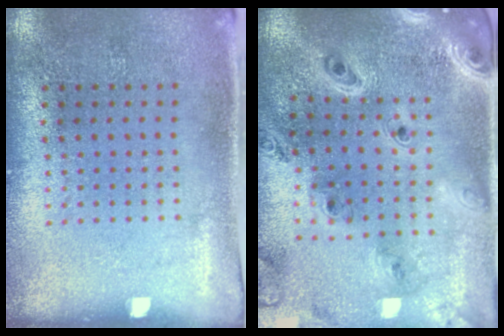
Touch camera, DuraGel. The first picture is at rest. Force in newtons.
{"total": 2.5, "press": 2.2, "slide": 1.1}